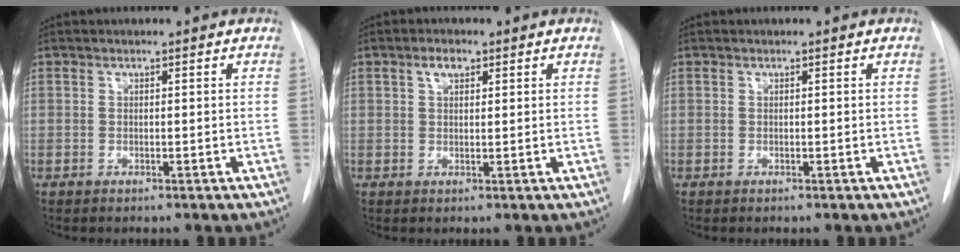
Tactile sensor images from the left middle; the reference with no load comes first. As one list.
[{"total": 2.3, "force": [1.2, 1.1, 1.6], "torque": [-0.030, 0.006, 0.021]}, {"total": 0.0}]